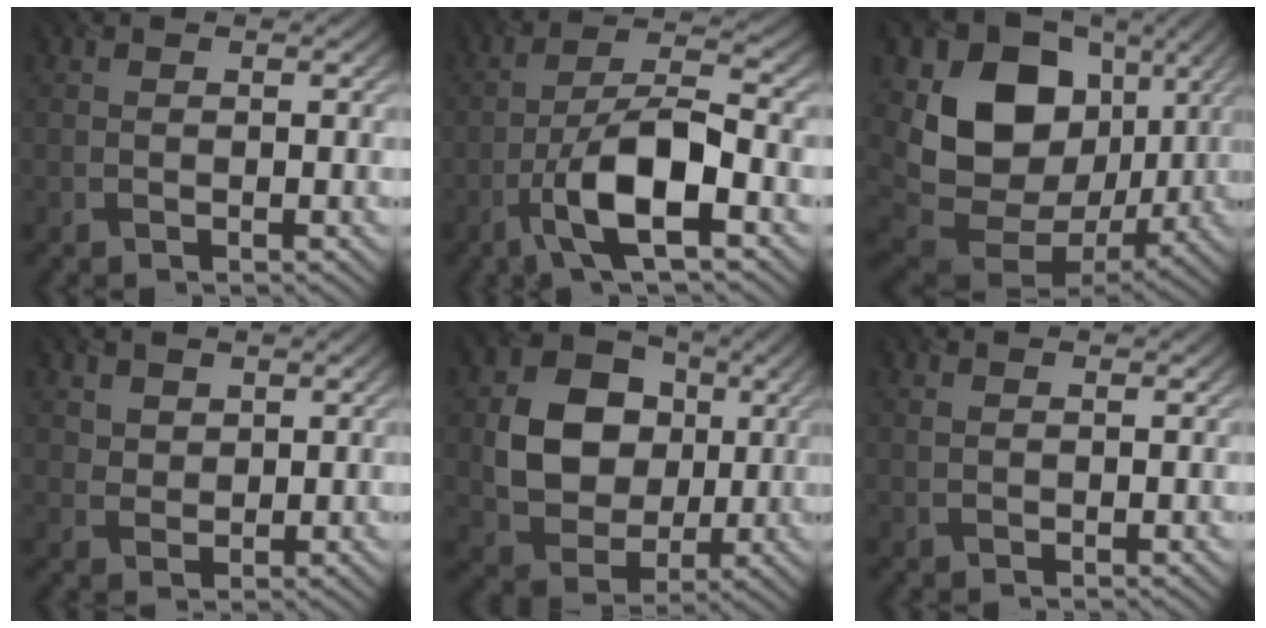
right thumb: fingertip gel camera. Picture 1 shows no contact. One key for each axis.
{"total": 10.3, "fx": -4.4, "fy": 3.3, "fz": 8.8, "tx": -0.160, "ty": 0.006, "tz": -0.089}
{"total": 16.3, "fx": 3.0, "fy": 12.8, "fz": 9.6, "tx": -0.209, "ty": -0.019, "tz": 0.065}
{"total": 2.9, "fx": 2.0, "fy": 1.9, "fz": 1.0, "tx": -0.030, "ty": -0.007, "tz": 0.042}
{"total": 10.6, "fx": 1.4, "fy": 8.7, "fz": 6.0, "tx": -0.132, "ty": -0.002, "tz": 0.025}
{"total": 1.0, "fx": 0.9, "fy": 0.2, "fz": 0.4, "tx": -0.016, "ty": -0.002, "tz": 0.019}